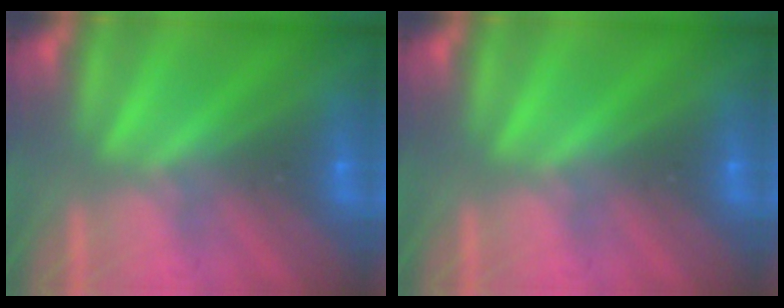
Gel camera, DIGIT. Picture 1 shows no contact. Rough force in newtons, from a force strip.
{"total": 0.0}